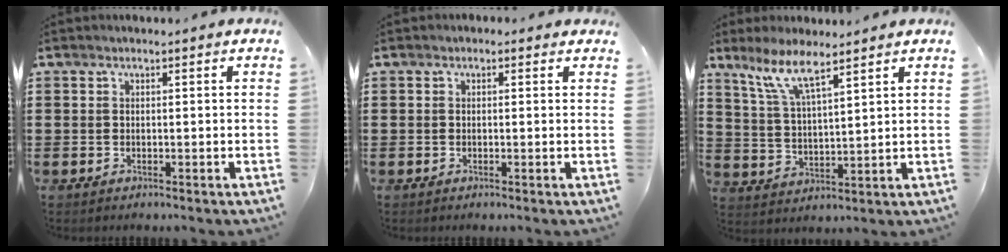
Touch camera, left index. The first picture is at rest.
{"total": 0.5, "force": [0.0, 0.5, 0.2], "torque": [-0.005, 0.005, -0.002]}
{"total": 7.6, "force": [5.8, 1.2, 4.8], "torque": [-0.113, -0.012, 0.104]}